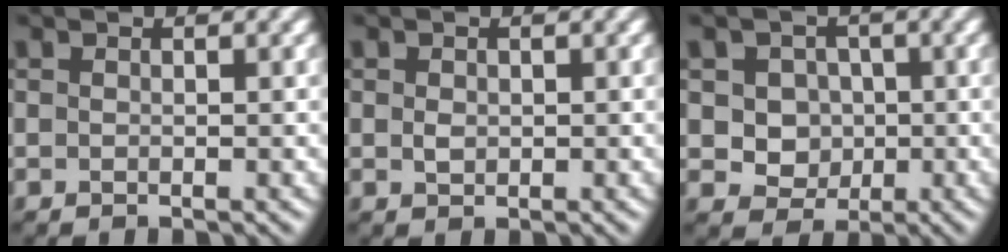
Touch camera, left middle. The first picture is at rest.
{"total": 0.9, "force": [0.1, 0.7, 0.6], "torque": [-0.013, -0.001, 0.002]}
{"total": 4.2, "force": [0.5, 3.7, 2.0], "torque": [-0.027, 0.002, 0.006]}